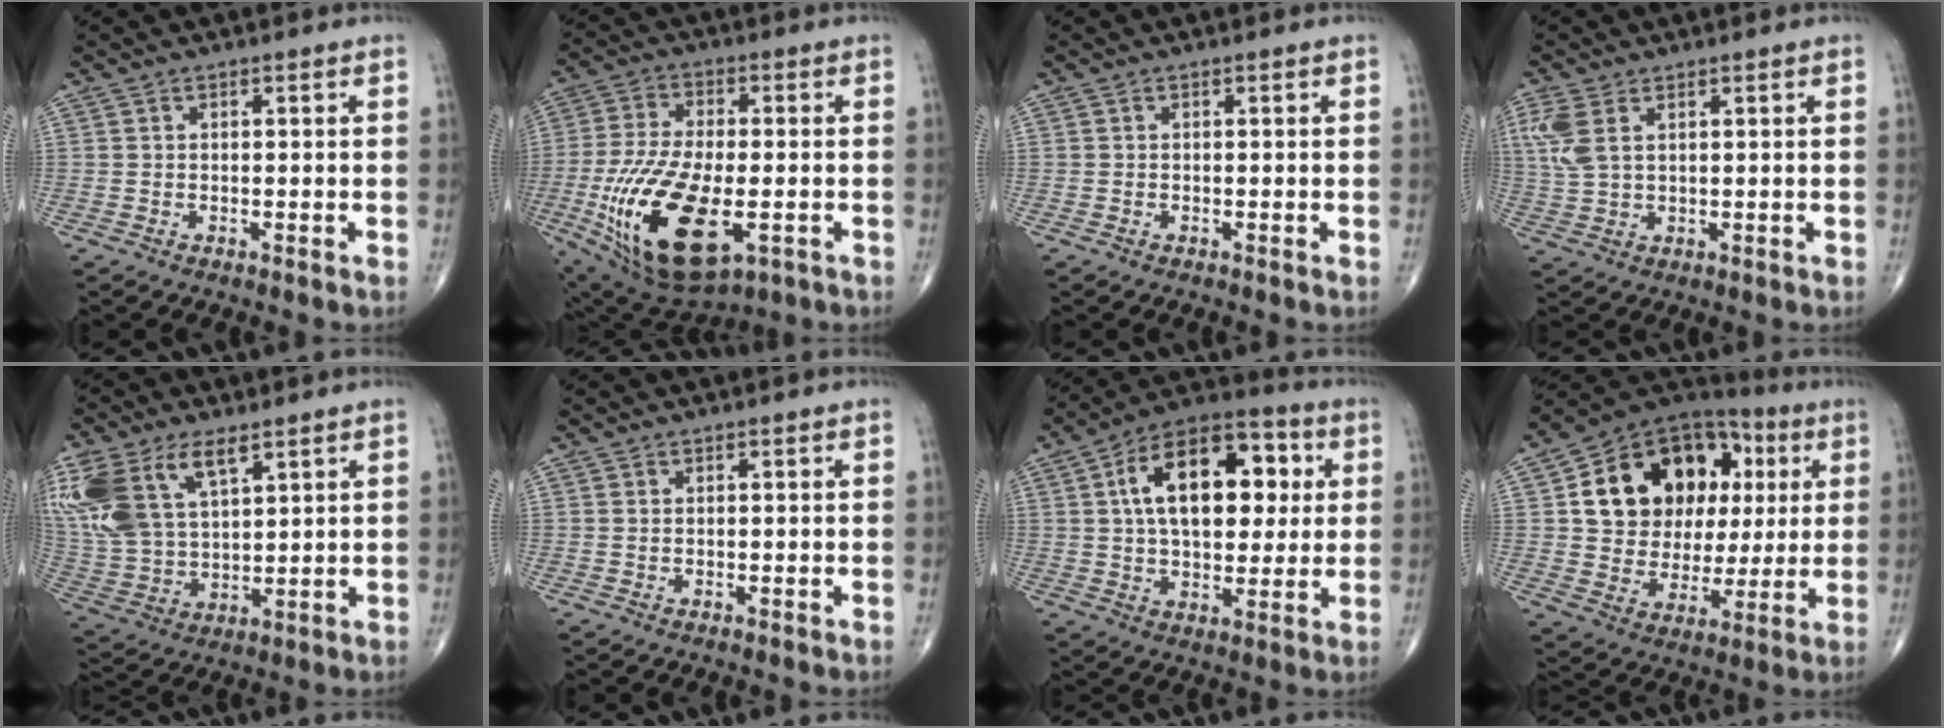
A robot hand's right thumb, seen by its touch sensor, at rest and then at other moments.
{"total": 21.6, "force": [-5.8, 10.1, 18.2], "torque": [-0.380, -0.013, -0.086]}
{"total": 0.0}
{"total": 6.1, "force": [2.3, 3.2, 4.7], "torque": [-0.127, 0.006, 0.057]}
{"total": 20.0, "force": [9.4, 10.9, 13.8], "torque": [-0.315, -0.005, 0.189]}
{"total": 0.0}
{"total": 20.1, "force": [4.4, 11.5, 16.0], "torque": [-0.219, 0.017, 0.064]}
{"total": 22.3, "force": [5.4, 16.6, 13.8], "torque": [-0.174, 0.023, 0.095]}